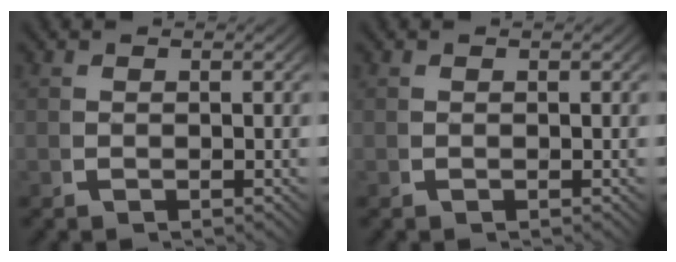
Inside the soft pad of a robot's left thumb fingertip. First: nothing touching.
{"total": 0.0}